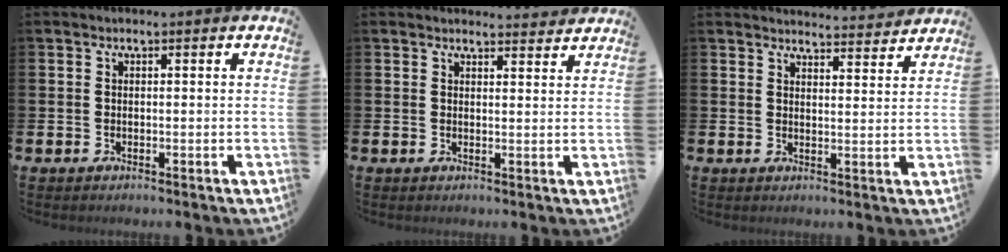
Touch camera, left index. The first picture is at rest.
{"total": 2.4, "force": [2.4, 0.3, 0.0], "torque": [0.005, -0.017, 0.042]}
{"total": 4.0, "force": [4.0, 0.1, -0.1], "torque": [0.002, -0.031, 0.070]}